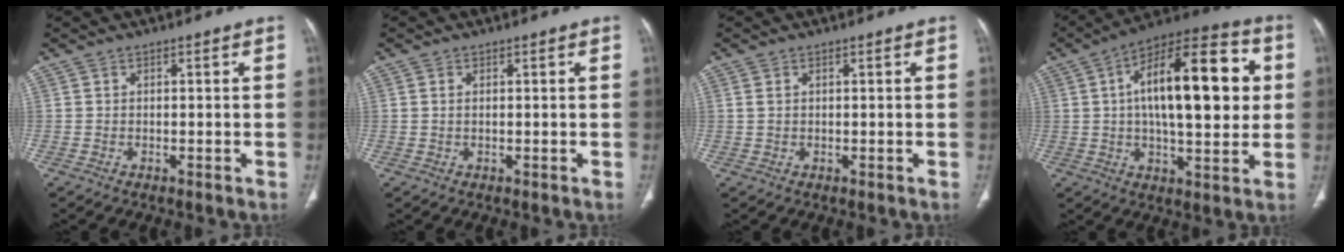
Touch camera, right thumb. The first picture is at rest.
{"total": 0.6, "force": [0.2, 0.2, 0.5], "torque": [-0.018, 0.004, 0.007]}
{"total": 1.2, "force": [0.5, 0.6, 0.9], "torque": [-0.026, 0.009, 0.017]}
{"total": 23.3, "force": [3.9, 9.4, 20.9], "torque": [-0.302, 0.018, 0.048]}